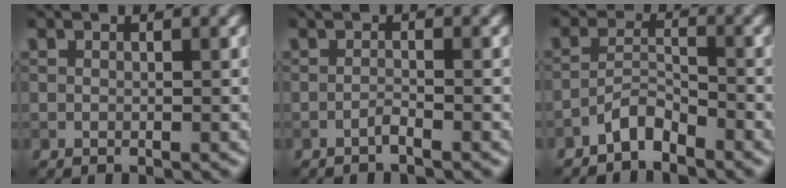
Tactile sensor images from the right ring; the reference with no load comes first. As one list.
[{"total": 0.9, "force": [-0.6, 0.1, 0.7], "torque": [-0.012, 0.004, -0.016]}, {"total": 2.3, "force": [-2.0, 0.8, 0.7], "torque": [-0.010, 0.012, -0.041]}]